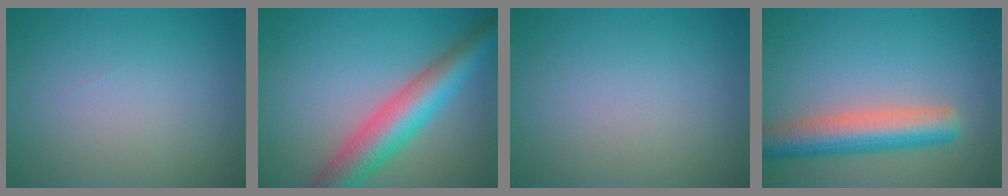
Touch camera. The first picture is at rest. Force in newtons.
{"total": 7.4, "press": 7.4, "slide": 0.3}
{"total": 0.0}
{"total": 6.2, "press": 6.1, "slide": 0.4}